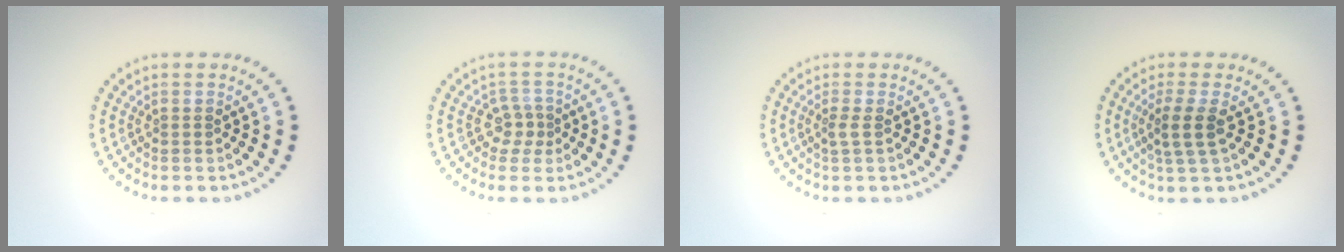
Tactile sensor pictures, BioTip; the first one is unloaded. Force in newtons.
{"total": 1.9, "press": 1.4, "slide": 1.3}
{"total": 1.0, "press": 0.5, "slide": 0.8}
{"total": 2.5, "press": 2.0, "slide": 1.4}